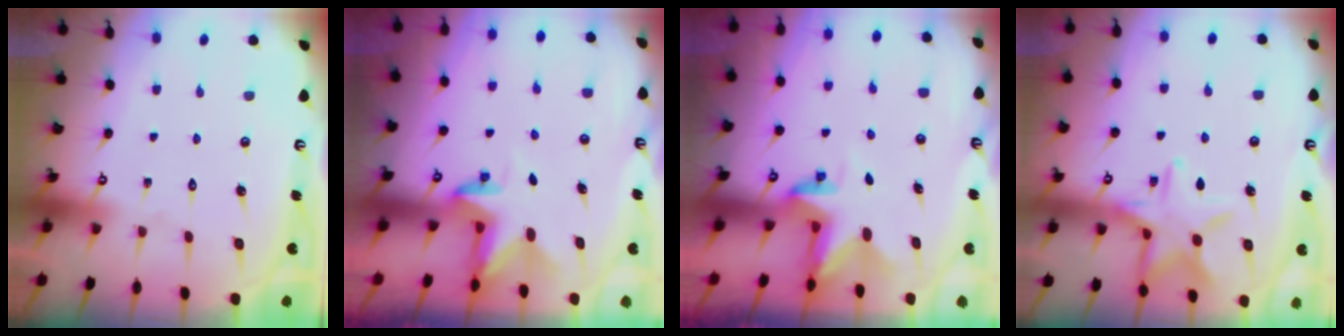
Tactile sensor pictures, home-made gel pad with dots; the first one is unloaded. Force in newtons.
{"total": 3.0, "press": 3.0, "slide": 0.1}
{"total": 3.1, "press": 3.1, "slide": 0.2}
{"total": 14.3, "press": 14.3, "slide": 1.0}